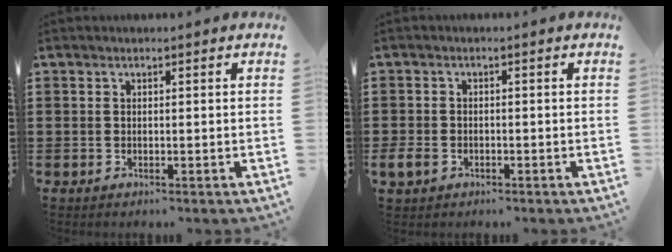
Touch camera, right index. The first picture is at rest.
{"total": 2.1, "force": [-1.1, 1.5, 1.1], "torque": [-0.036, -0.004, -0.026]}